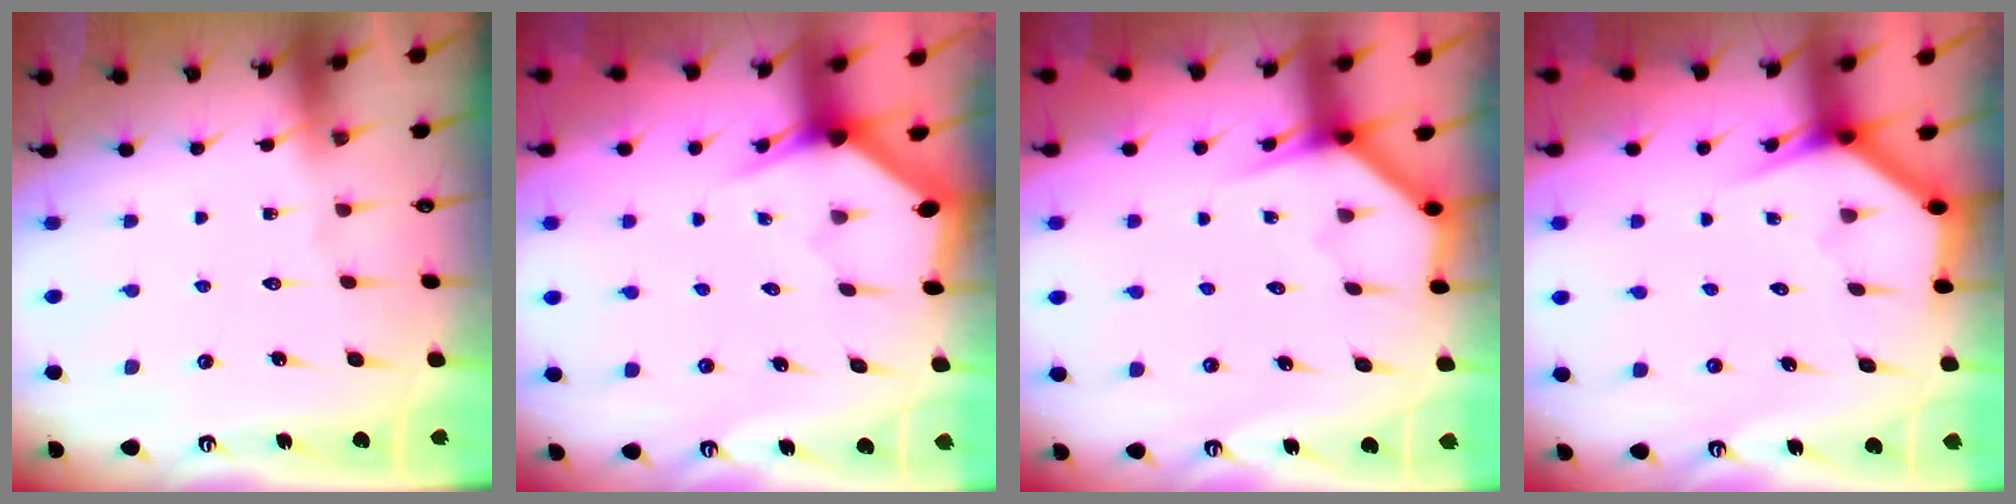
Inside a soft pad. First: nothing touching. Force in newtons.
{"total": 3.0, "press": 3.0, "slide": 0.0}
{"total": 4.0, "press": 3.9, "slide": 0.2}
{"total": 3.4, "press": 3.4, "slide": 0.3}